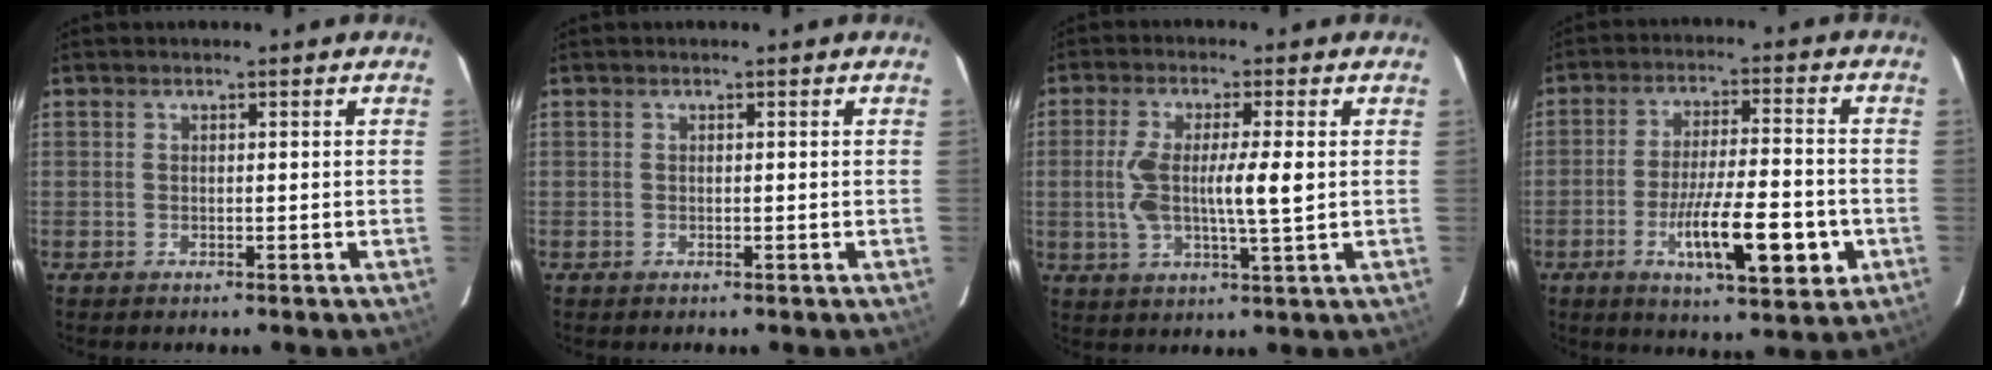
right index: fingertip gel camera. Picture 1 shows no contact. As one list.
[{"total": 0.0}, {"total": 8.6, "force": [0.3, 1.1, 8.6], "torque": [-0.166, 0.000, 0.004]}, {"total": 13.1, "force": [-4.4, 2.6, 12.1], "torque": [-0.201, -0.007, -0.064]}]